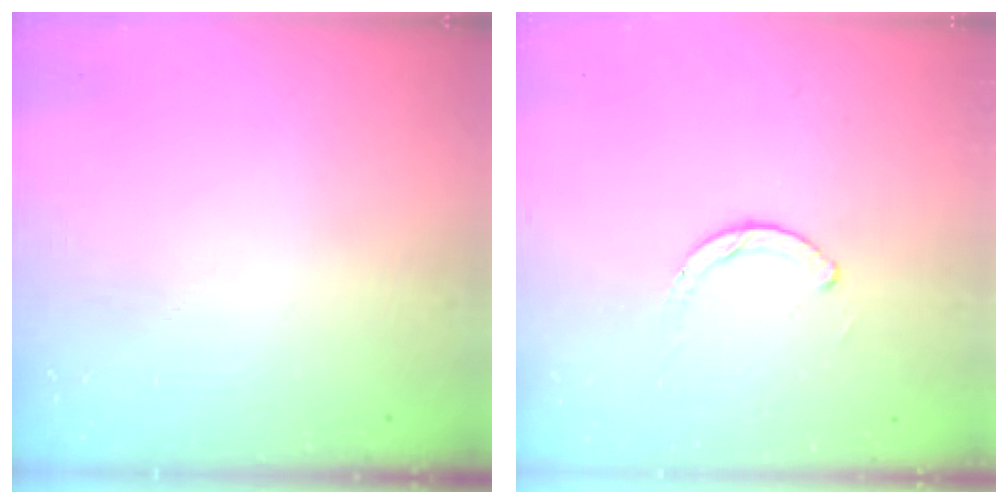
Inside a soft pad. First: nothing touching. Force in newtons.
{"total": 1.8, "press": 1.8, "slide": 0.2}